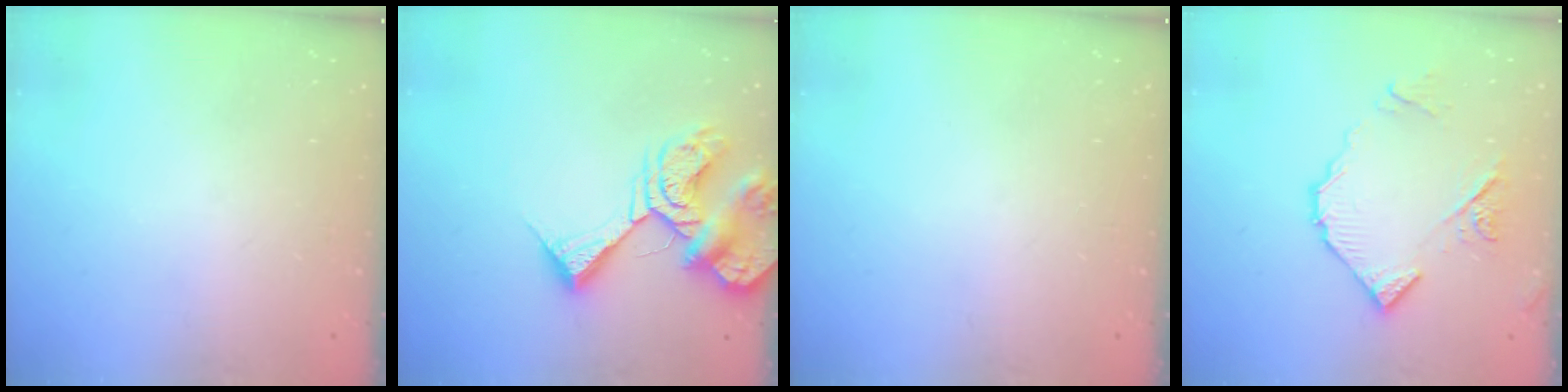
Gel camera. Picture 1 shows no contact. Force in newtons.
{"total": 12.1, "press": 12.0, "slide": 1.6}
{"total": 0.0}
{"total": 10.6, "press": 10.5, "slide": 1.2}